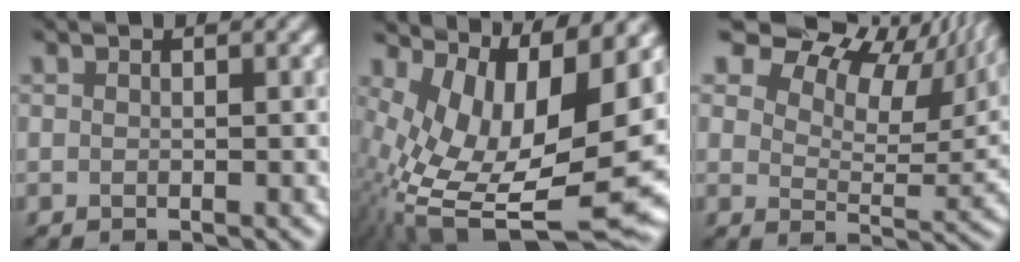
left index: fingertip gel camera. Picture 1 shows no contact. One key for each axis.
{"total": 15.5, "fx": 0.9, "fy": 6.5, "fz": 14.0, "tx": -0.249, "ty": -0.016, "tz": 0.035}
{"total": 13.8, "fx": 9.9, "fy": 6.5, "fz": 7.1, "tx": -0.128, "ty": 0.034, "tz": 0.140}